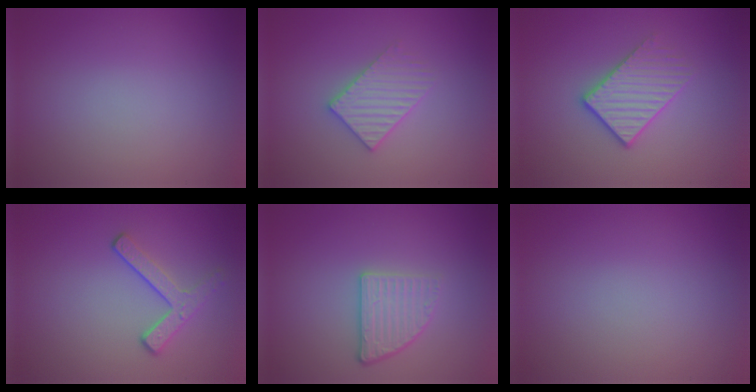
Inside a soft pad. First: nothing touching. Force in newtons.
{"total": 3.0, "press": 3.0, "slide": 0.5}
{"total": 2.9, "press": 2.6, "slide": 1.2}
{"total": 2.9, "press": 2.3, "slide": 1.7}
{"total": 3.0, "press": 2.3, "slide": 1.8}
{"total": 0.0}